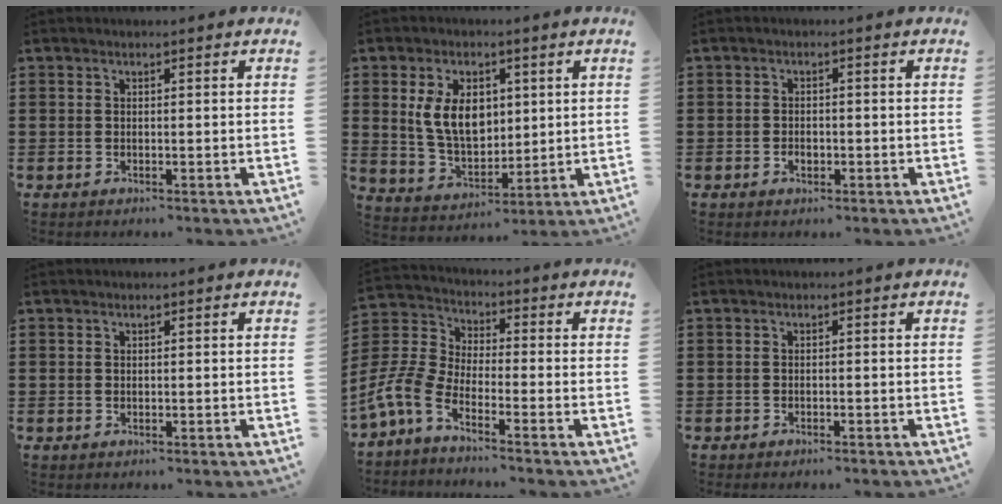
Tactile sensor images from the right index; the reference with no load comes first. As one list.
[{"total": 8.7, "force": [2.0, 5.5, 6.4], "torque": [-0.143, 0.009, 0.033]}, {"total": 1.4, "force": [-0.4, 1.0, 1.0], "torque": [-0.020, 0.001, -0.008]}, {"total": 0.0}, {"total": 5.9, "force": [-4.7, 1.7, 3.0], "torque": [-0.108, -0.020, -0.104]}, {"total": 0.5, "force": [-0.5, -0.1, 0.2], "torque": [-0.004, -0.003, -0.009]}]